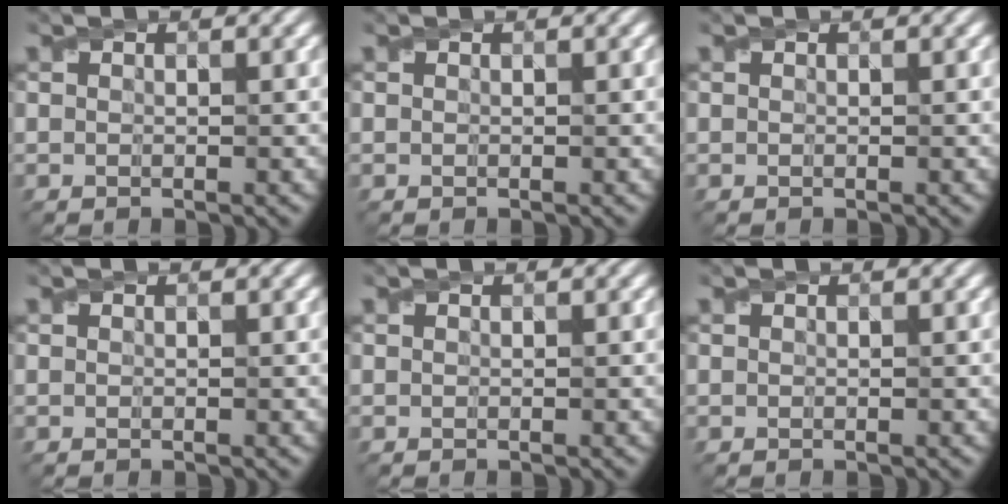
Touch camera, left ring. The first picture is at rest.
{"total": 0.0}
{"total": 0.0}
{"total": 0.0}
{"total": 0.0}
{"total": 0.0}